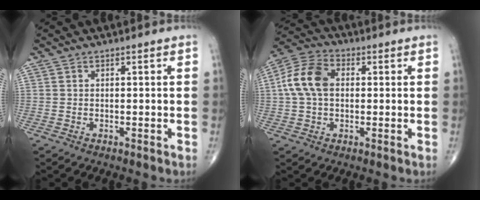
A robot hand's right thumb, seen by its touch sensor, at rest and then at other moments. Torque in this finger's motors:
{"motor_torque": [0.10, 0.54, 0.64, -0.24, 0.06]}